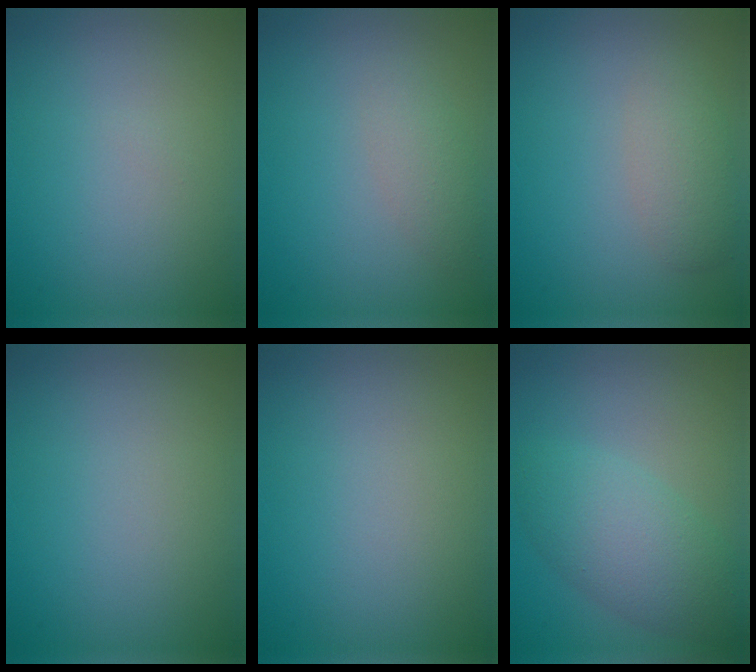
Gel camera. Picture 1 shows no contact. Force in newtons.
{"total": 1.8, "press": 1.8, "slide": 0.1}
{"total": 2.3, "press": 2.3, "slide": 0.1}
{"total": 0.0}
{"total": 0.0}
{"total": 5.0, "press": 5.0, "slide": 0.1}